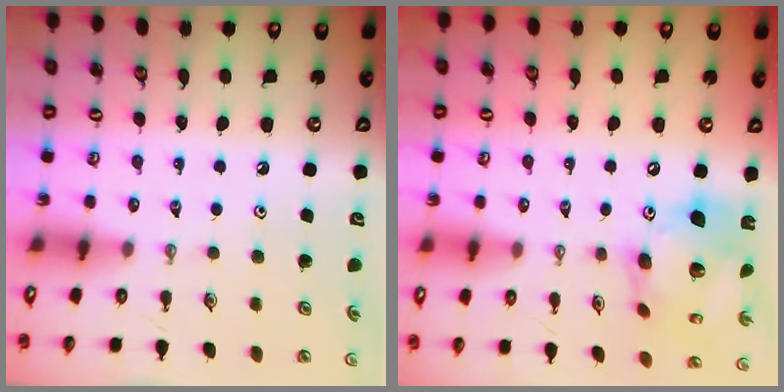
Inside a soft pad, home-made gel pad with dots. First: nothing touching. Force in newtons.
{"total": 17.4, "press": 17.4, "slide": 1.8}